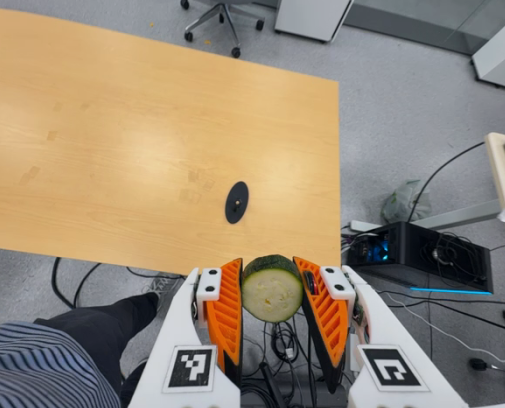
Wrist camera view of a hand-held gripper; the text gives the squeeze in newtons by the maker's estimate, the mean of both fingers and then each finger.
{"total": 12.9, "left": 12.2, "right": 13.6}